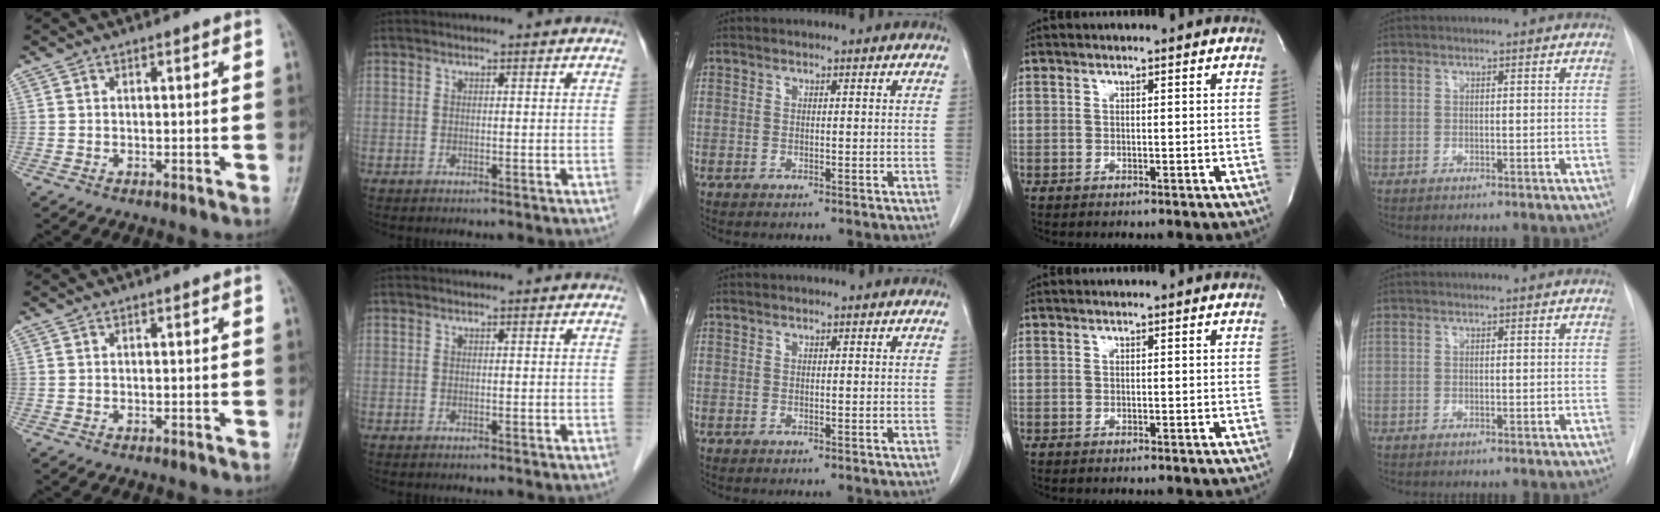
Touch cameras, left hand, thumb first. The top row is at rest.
{}